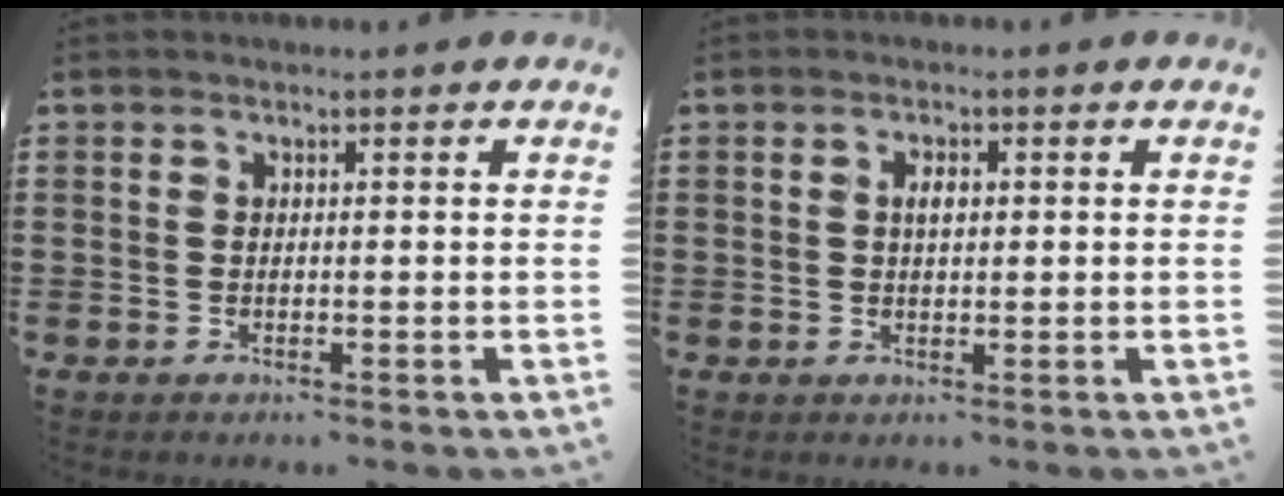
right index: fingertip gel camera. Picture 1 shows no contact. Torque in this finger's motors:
{"motor_torque": [0.31, 0.20, 0.20, 0.03]}